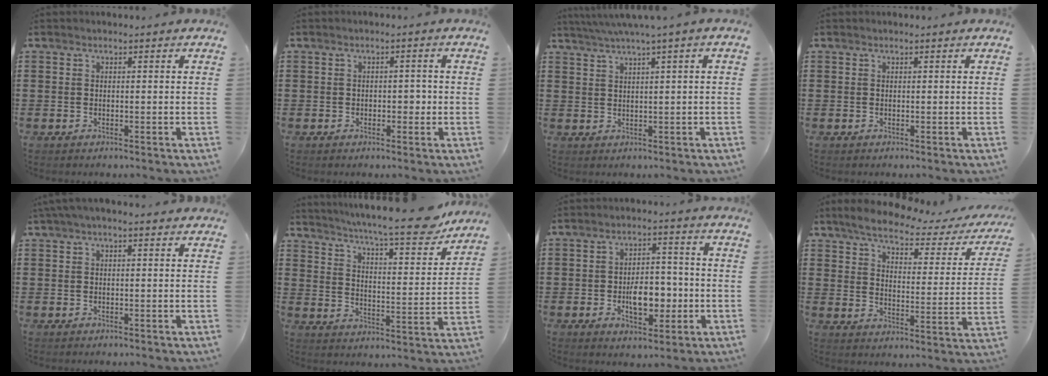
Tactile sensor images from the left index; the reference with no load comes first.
{"total": 1.9, "force": [-0.5, 1.1, 1.5], "torque": [-0.031, 0.006, -0.012]}
{"total": 2.6, "force": [1.3, -0.6, 2.2], "torque": [-0.041, -0.003, 0.022]}
{"total": 0.0}
{"total": 1.7, "force": [0.8, 0.2, 1.5], "torque": [-0.029, 0.001, 0.015]}
{"total": 10.4, "force": [8.9, 0.4, 5.2], "torque": [-0.099, -0.059, 0.145]}
{"total": 7.3, "force": [-1.5, 4.1, 5.8], "torque": [-0.079, 0.002, -0.030]}
{"total": 4.8, "force": [4.0, 0.9, 2.5], "torque": [-0.070, -0.021, 0.063]}